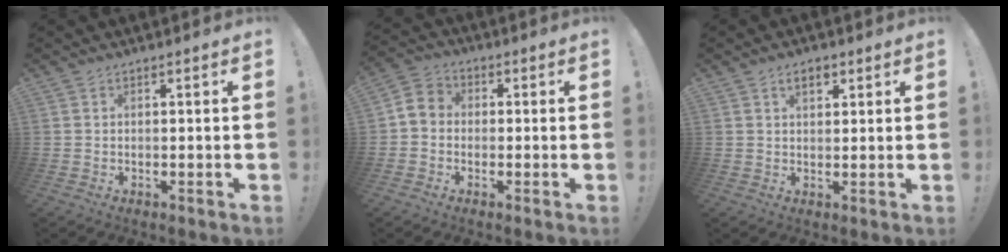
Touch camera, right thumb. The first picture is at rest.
{"total": 5.0, "force": [-1.0, 4.2, 2.5], "torque": [-0.050, 0.022, -0.014]}
{"total": 4.0, "force": [2.0, 2.3, 2.6], "torque": [-0.040, 0.002, 0.033]}